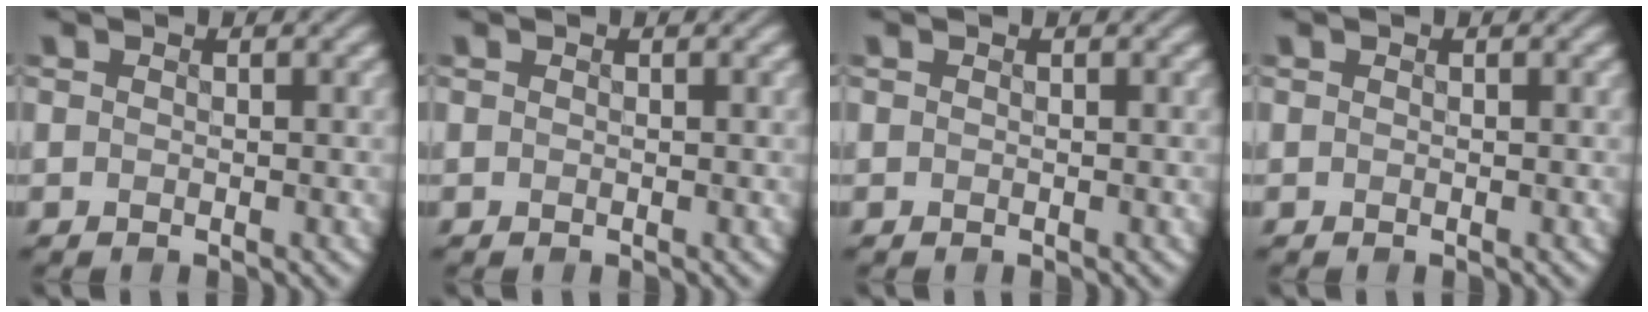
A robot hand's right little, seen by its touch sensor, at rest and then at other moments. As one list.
[{"total": 0.0}, {"total": 0.0}, {"total": 0.0}]